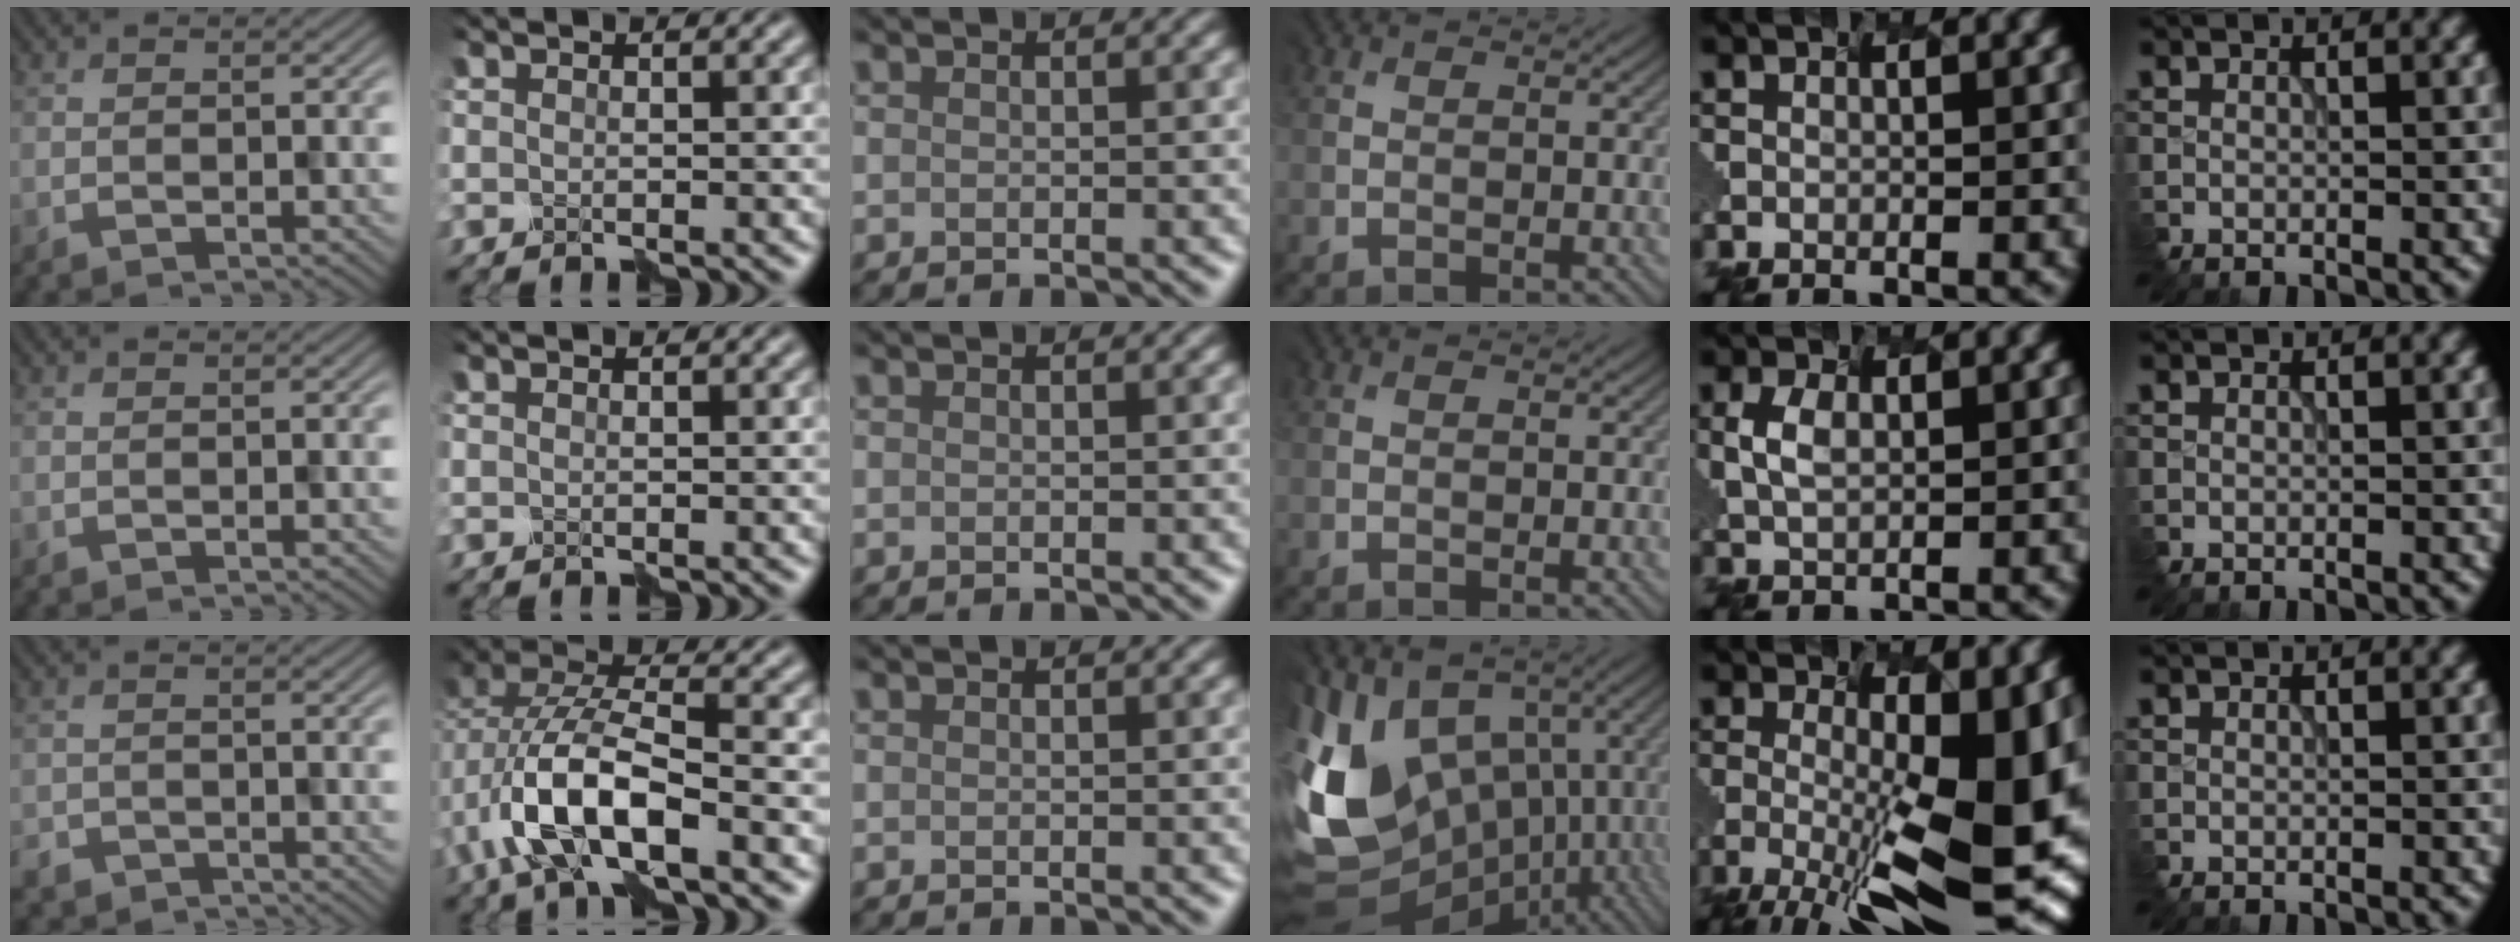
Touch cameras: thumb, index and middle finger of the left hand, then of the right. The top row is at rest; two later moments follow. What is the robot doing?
{"motion": "disassemble", "object": "puzzle pieces"}